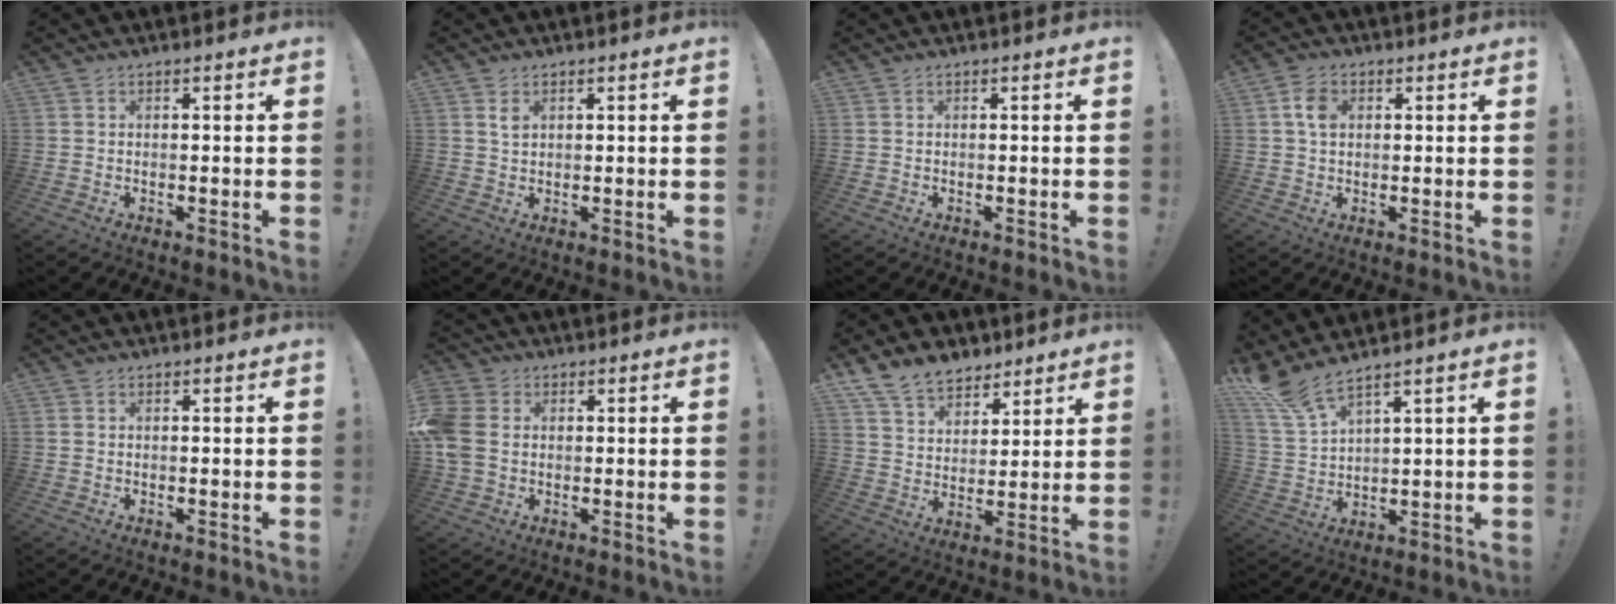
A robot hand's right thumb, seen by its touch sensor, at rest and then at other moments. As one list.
[{"total": 2.2, "force": [1.2, 1.4, 1.1], "torque": [-0.014, -0.003, 0.020]}, {"total": 0.0}, {"total": 5.1, "force": [1.2, 3.8, 3.2], "torque": [-0.042, 0.003, 0.021]}, {"total": 0.6, "force": [0.1, 0.5, 0.2], "torque": [-0.010, 0.005, 0.004]}, {"total": 9.5, "force": [0.4, 7.3, 6.1], "torque": [-0.137, 0.006, 0.014]}, {"total": 11.7, "force": [8.6, 7.1, 3.2], "torque": [-0.064, -0.057, 0.171]}, {"total": 8.1, "force": [6.7, 1.3, 4.4], "torque": [-0.100, -0.035, 0.127]}]